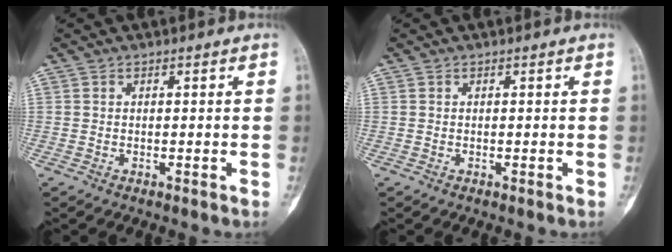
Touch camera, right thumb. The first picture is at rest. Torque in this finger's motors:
{"motor_torque": [0.00, 0.00, -0.07, -0.04, -0.02]}